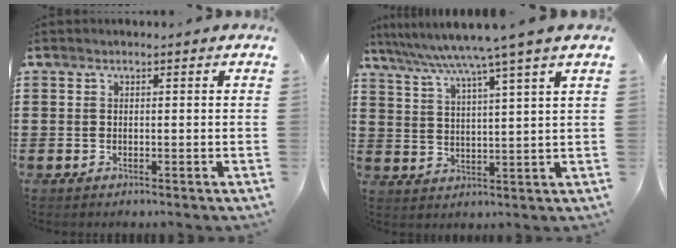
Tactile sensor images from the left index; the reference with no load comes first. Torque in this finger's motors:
{"motor_torque": [2.14, 0.00, 1.05, 0.21]}